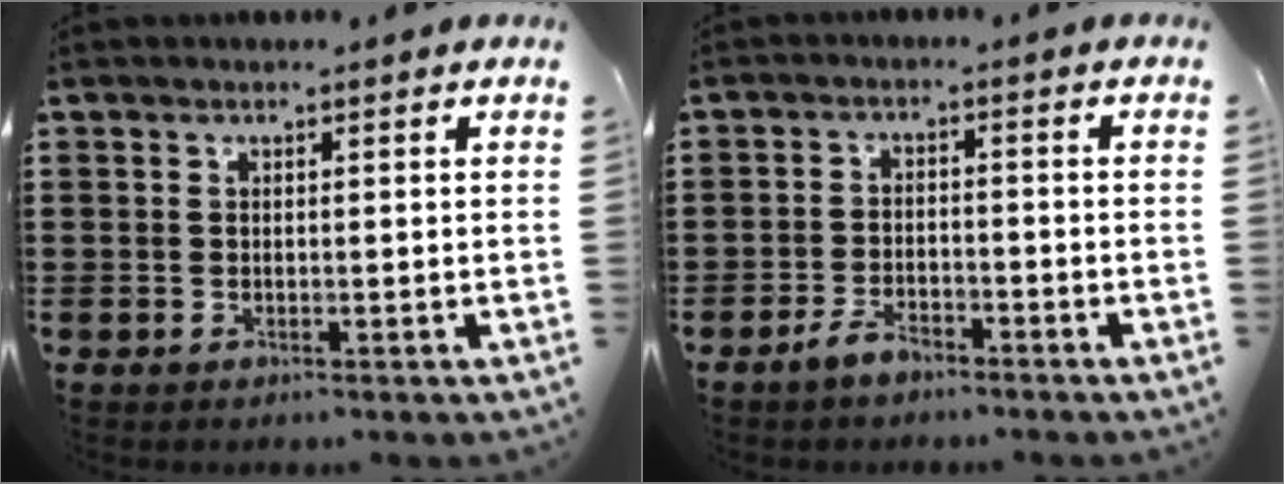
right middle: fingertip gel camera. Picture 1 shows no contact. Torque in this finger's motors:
{"motor_torque": [1.87, -0.27, 0.40, 0.09]}